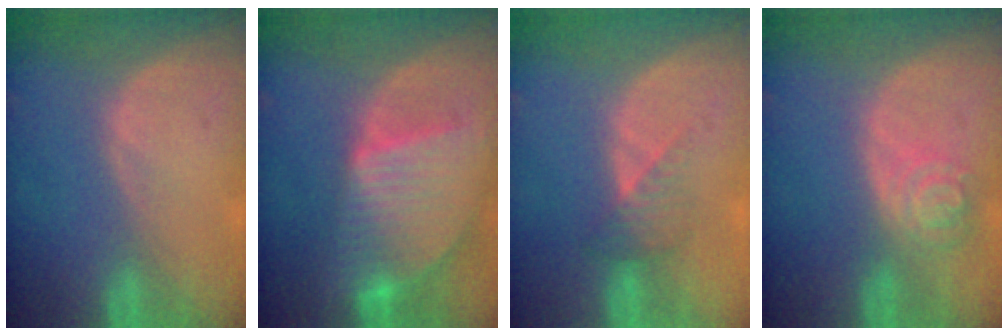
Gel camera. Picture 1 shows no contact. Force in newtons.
{"total": 9.5, "press": 8.2, "slide": 4.8}
{"total": 3.3, "press": 3.2, "slide": 1.0}
{"total": 5.0, "press": 4.4, "slide": 2.3}